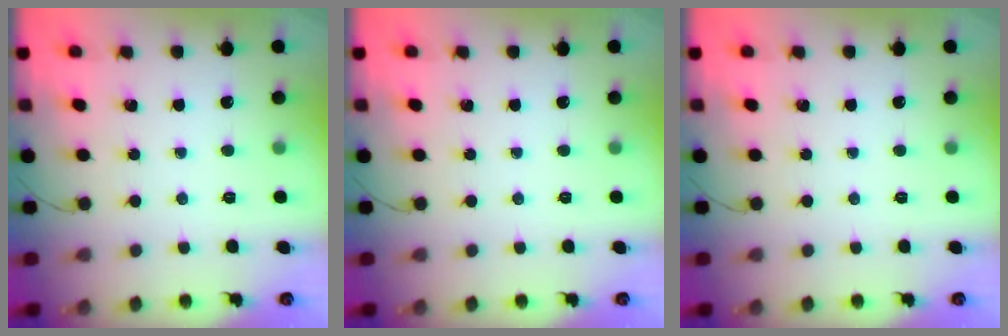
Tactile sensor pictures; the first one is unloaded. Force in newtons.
{"total": 0.0}
{"total": 0.0}